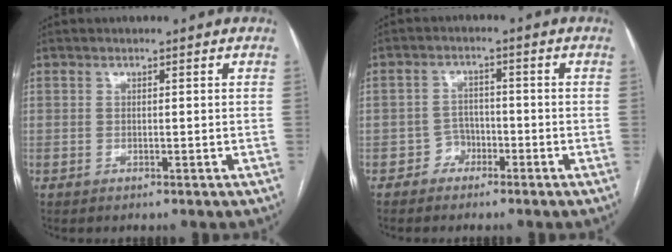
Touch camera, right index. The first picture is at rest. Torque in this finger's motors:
{"motor_torque": [-0.52, 0.33, -1.05, -0.21]}